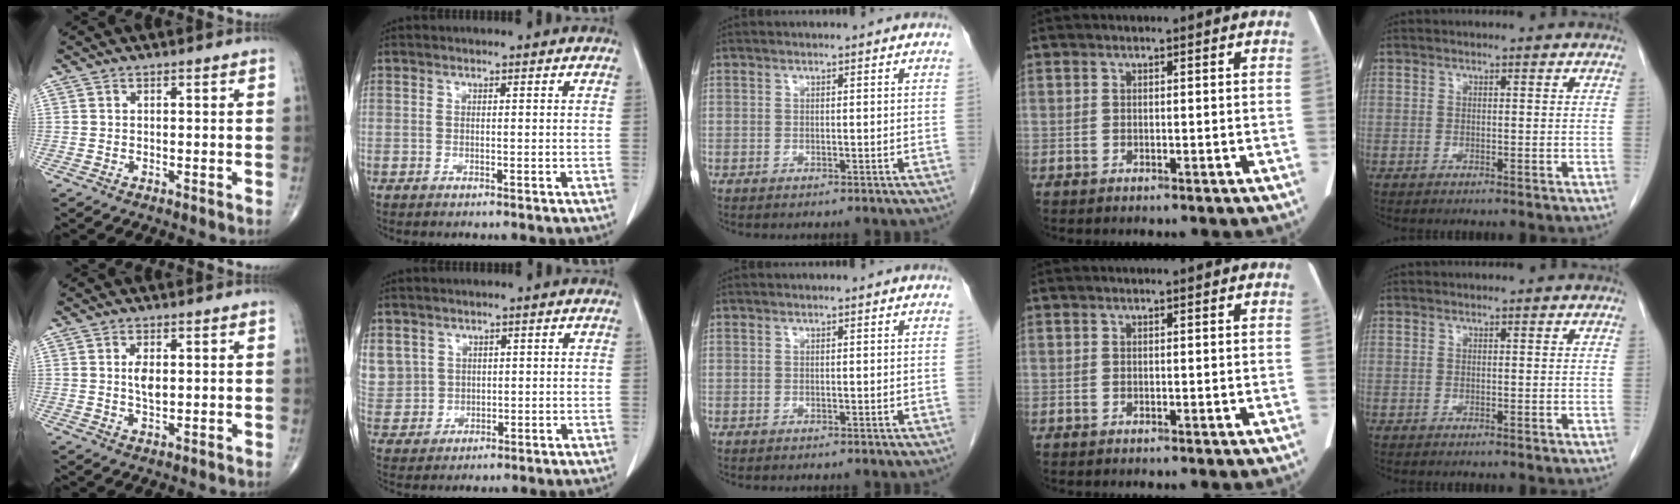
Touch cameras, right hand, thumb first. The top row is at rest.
{"thumb": {"total": 3.6, "force": [0.6, 1.8, 3.1], "torque": [-0.054, -0.007, 0.013]}, "index": {"total": 11.5, "force": [3.7, 10.5, 3.0], "torque": [-0.127, 0.029, 0.097]}}